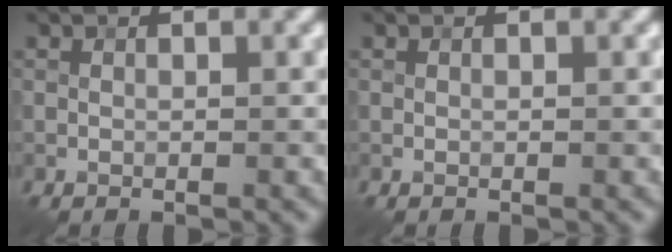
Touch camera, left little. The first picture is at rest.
{"total": 0.0}